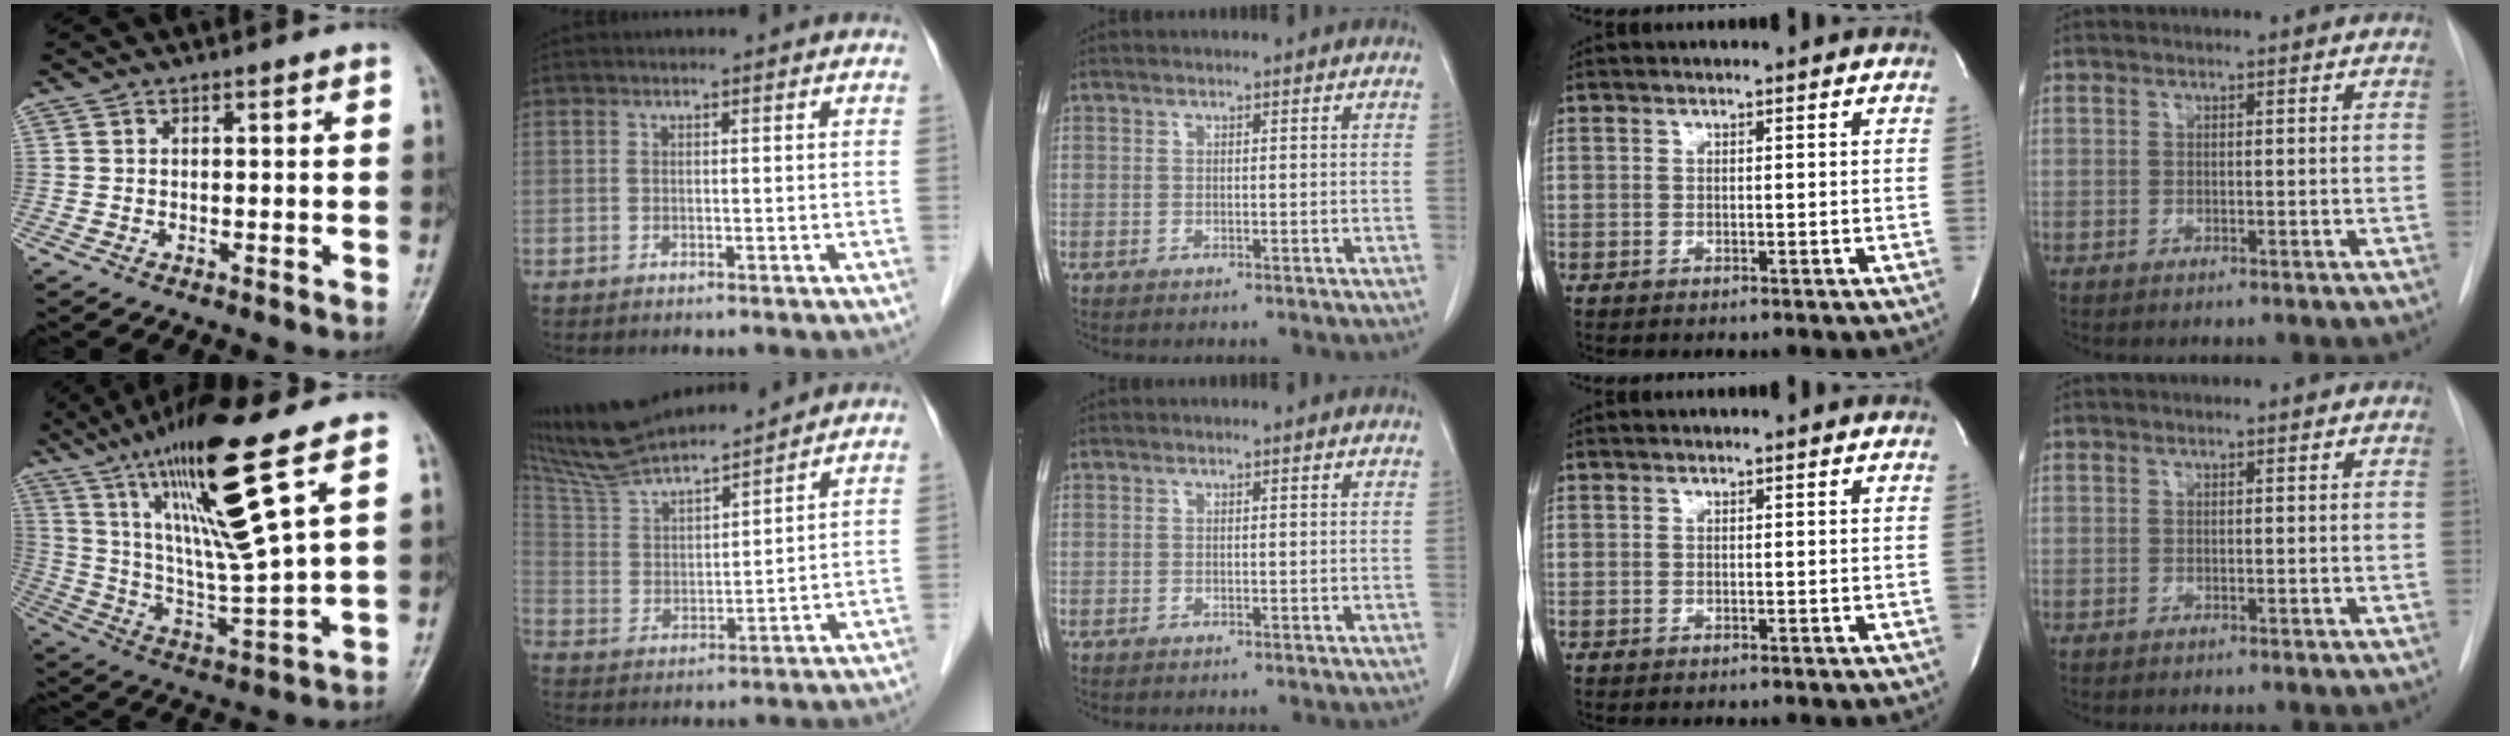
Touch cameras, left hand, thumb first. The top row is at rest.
{"thumb": {"total": 20.1, "force": [10.5, 1.7, 17.0], "torque": [-0.304, -0.052, 0.192]}, "index": {"total": 15.6, "force": [14.3, 2.0, 5.9], "torque": [-0.117, 0.020, 0.264]}}